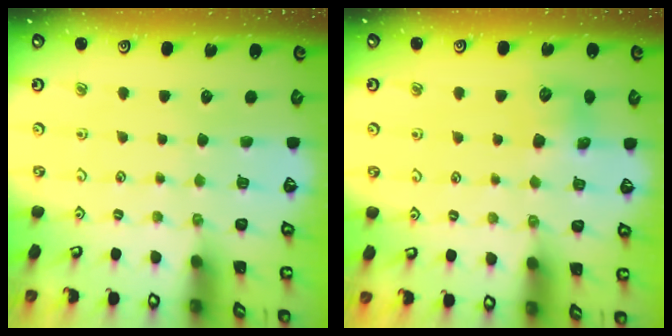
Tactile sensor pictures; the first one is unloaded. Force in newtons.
{"total": 7.5, "press": 7.4, "slide": 0.6}